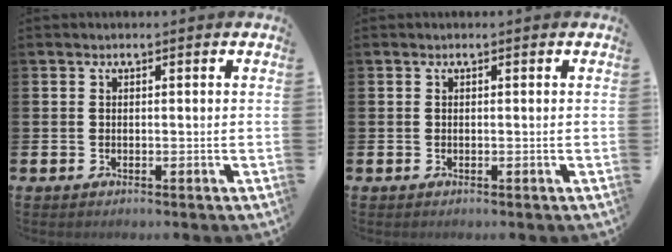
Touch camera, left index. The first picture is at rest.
{"total": 0.0}